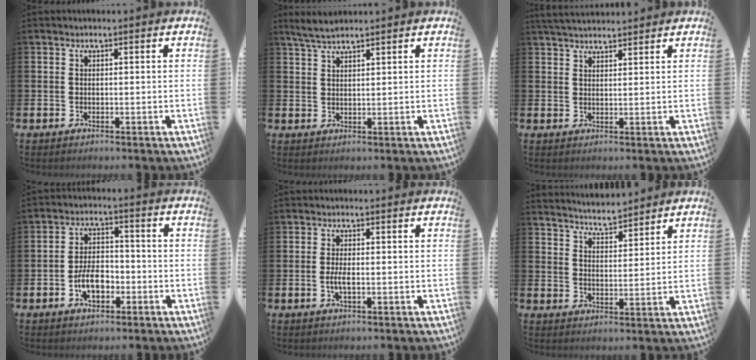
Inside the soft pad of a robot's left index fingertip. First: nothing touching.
{"total": 3.4, "force": [3.1, 0.5, 1.4], "torque": [-0.033, -0.005, 0.057]}
{"total": 3.5, "force": [3.5, 0.5, 0.6], "torque": [-0.017, -0.013, 0.064]}
{"total": 5.4, "force": [-1.9, 3.1, 3.9], "torque": [-0.070, 0.007, -0.038]}
{"total": 2.4, "force": [-0.3, 0.8, 2.2], "torque": [-0.037, -0.002, -0.007]}
{"total": 5.0, "force": [4.9, 0.7, 0.3], "torque": [-0.012, -0.032, 0.086]}